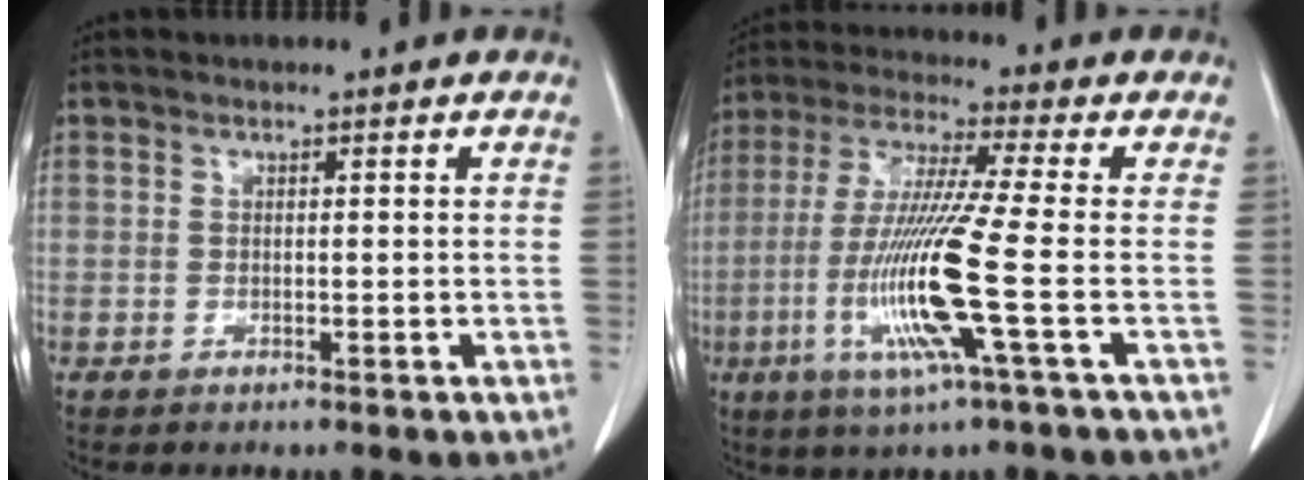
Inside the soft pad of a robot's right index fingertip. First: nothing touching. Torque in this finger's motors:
{"motor_torque": [2.14, 0.00, 1.05, 0.21]}